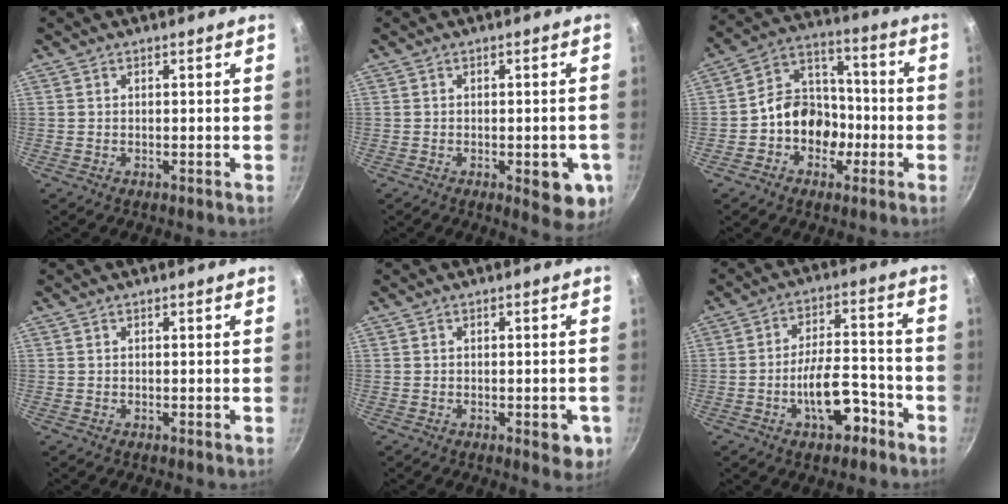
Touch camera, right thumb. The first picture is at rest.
{"total": 7.3, "force": [-2.5, 2.9, 6.3], "torque": [-0.056, 0.002, -0.022]}
{"total": 12.3, "force": [-2.8, 9.8, 6.9], "torque": [-0.070, 0.048, -0.057]}
{"total": 0.0}
{"total": 3.8, "force": [-1.4, 1.6, 3.2], "torque": [-0.022, 0.003, -0.011]}
{"total": 10.1, "force": [-4.6, 4.8, 7.6], "torque": [-0.116, 0.043, -0.074]}